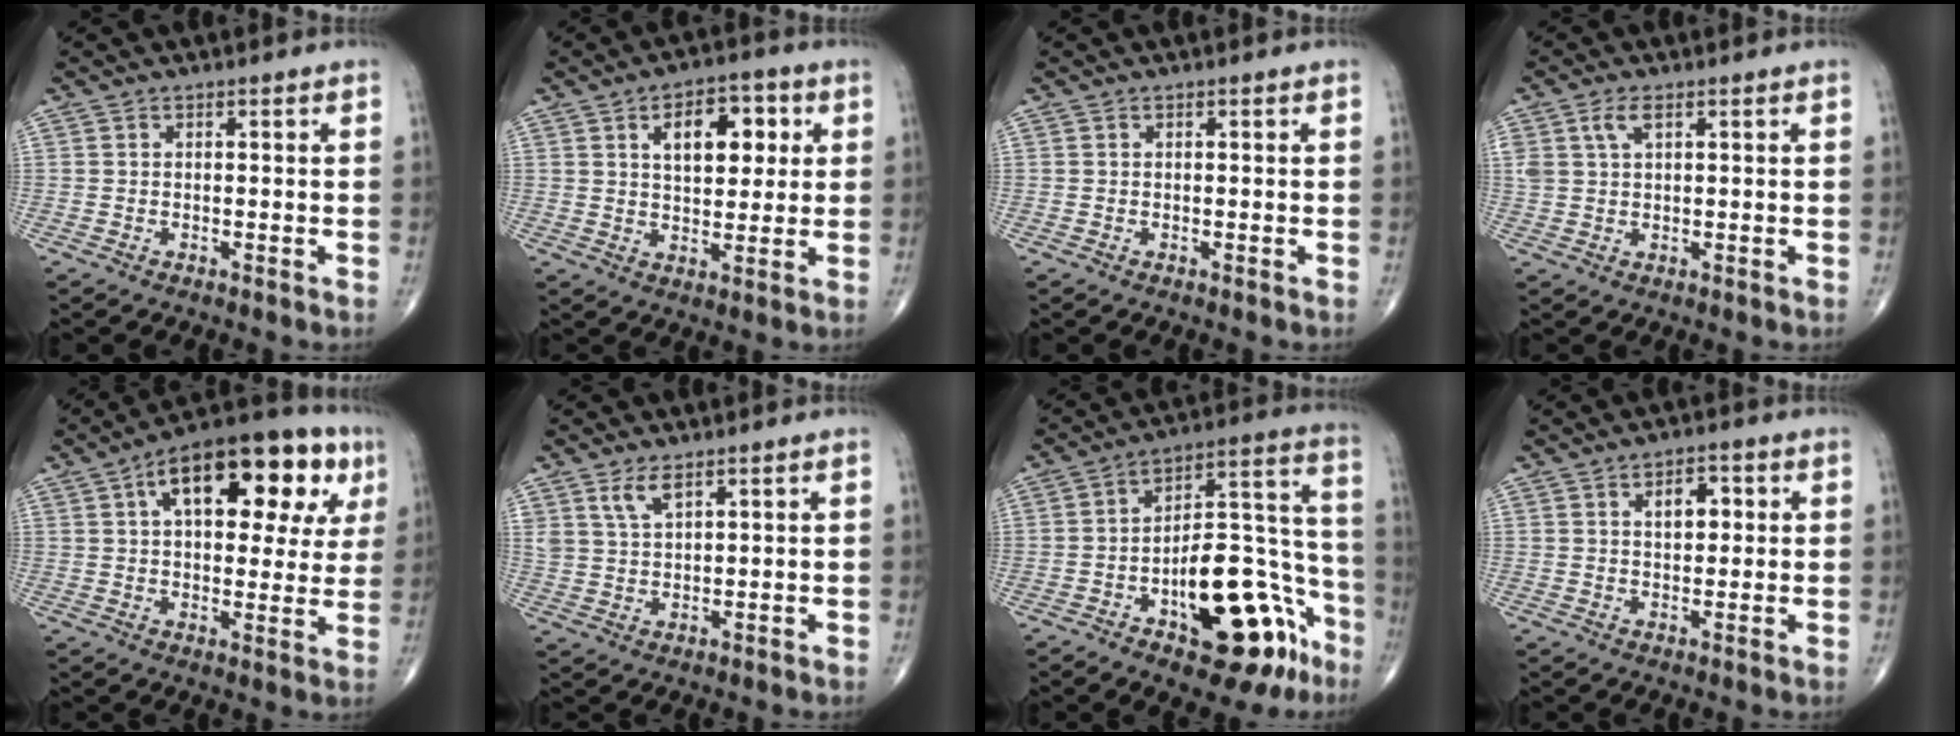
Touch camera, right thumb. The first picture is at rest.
{"total": 10.5, "force": [3.4, 5.8, 8.0], "torque": [-0.082, -0.005, 0.049]}
{"total": 0.0}
{"total": 3.6, "force": [1.7, 1.7, 2.7], "torque": [-0.058, 0.005, 0.039]}
{"total": 22.2, "force": [8.2, 11.0, 17.5], "torque": [-0.218, 0.022, 0.115]}
{"total": 4.2, "force": [2.7, 1.7, 2.7], "torque": [-0.050, -0.015, 0.059]}
{"total": 23.5, "force": [-10.7, 10.6, 18.0], "torque": [-0.204, 0.088, -0.143]}
{"total": 5.0, "force": [1.5, 2.8, 3.8], "torque": [-0.044, 0.000, 0.022]}